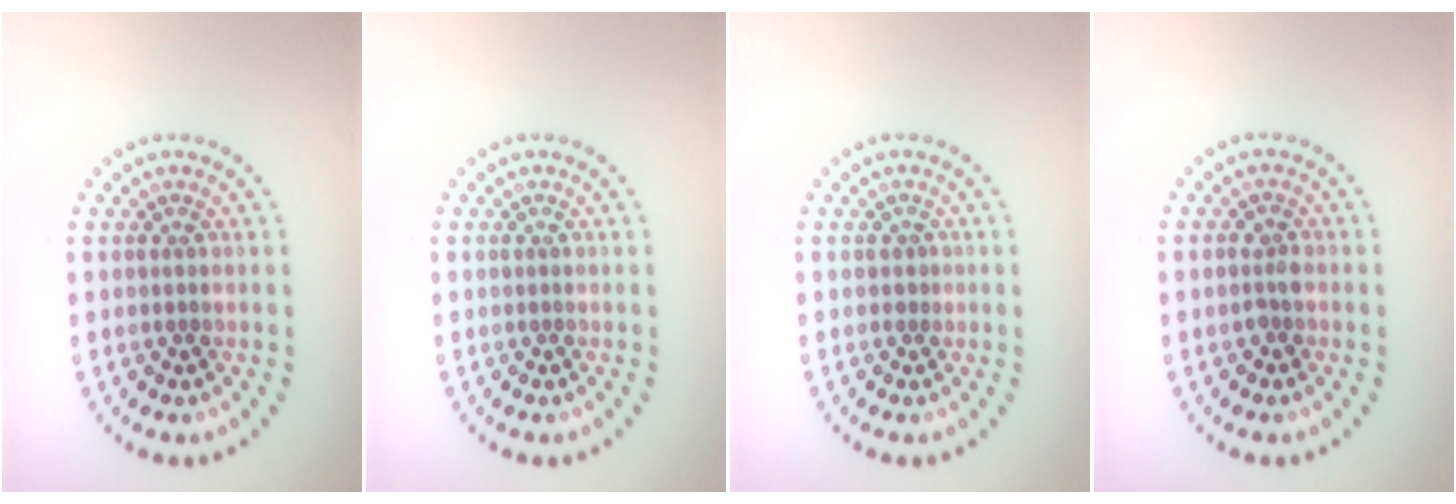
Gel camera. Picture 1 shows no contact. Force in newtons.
{"total": 0.0}
{"total": 0.5, "press": 0.2, "slide": 0.5}
{"total": 0.9, "press": 0.9, "slide": 0.3}